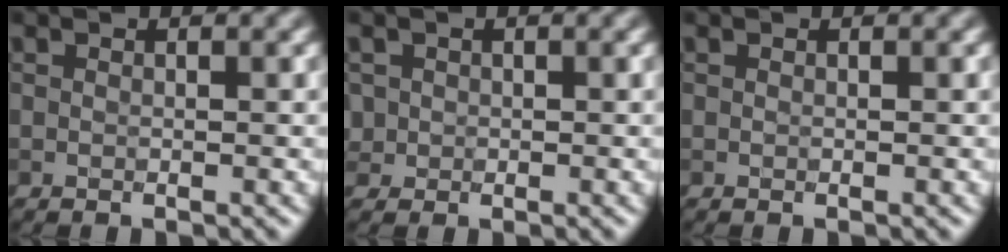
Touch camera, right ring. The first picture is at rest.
{"total": 1.4, "force": [0.1, 1.3, 0.1], "torque": [0.007, -0.004, 0.003]}
{"total": 0.0}